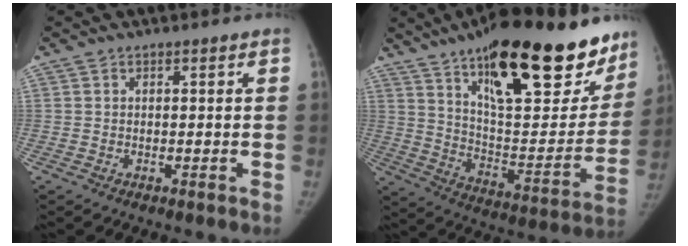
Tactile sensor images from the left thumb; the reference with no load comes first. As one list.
[{"total": 33.2, "force": [21.0, 11.7, 22.9], "torque": [-0.297, -0.068, 0.318]}]